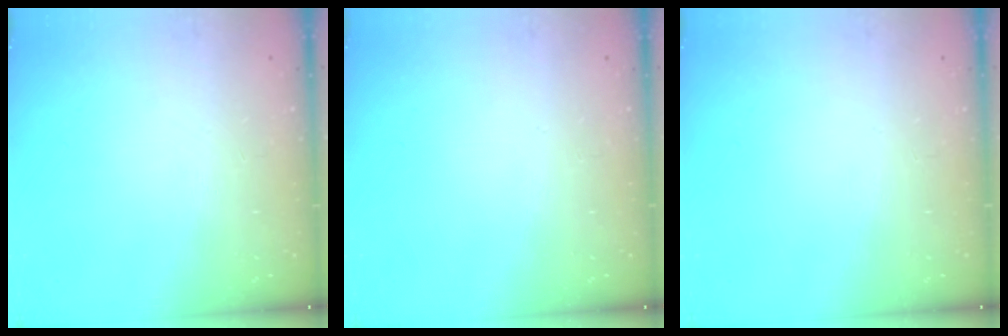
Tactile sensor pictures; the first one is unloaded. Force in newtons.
{"total": 0.0}
{"total": 0.0}